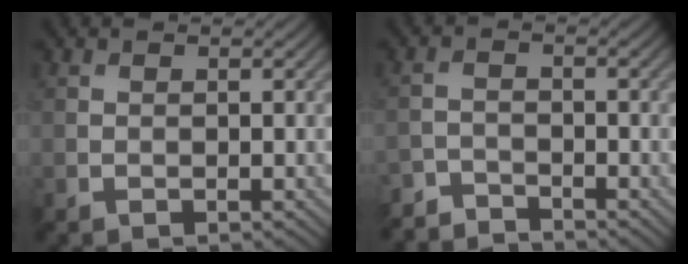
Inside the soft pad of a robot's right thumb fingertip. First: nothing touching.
{"total": 3.6, "force": [-3.5, 0.6, 0.2], "torque": [-0.002, -0.004, -0.074]}